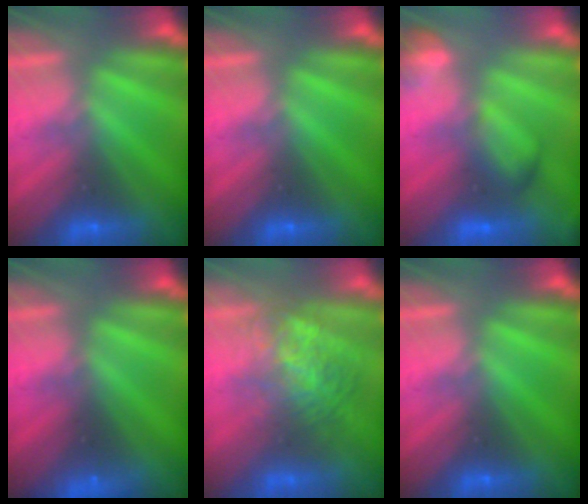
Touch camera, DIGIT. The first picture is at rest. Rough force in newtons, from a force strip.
{"total": 0.0}
{"total": 2.6}
{"total": 3.4}
{"total": 3.6}
{"total": 0.0}